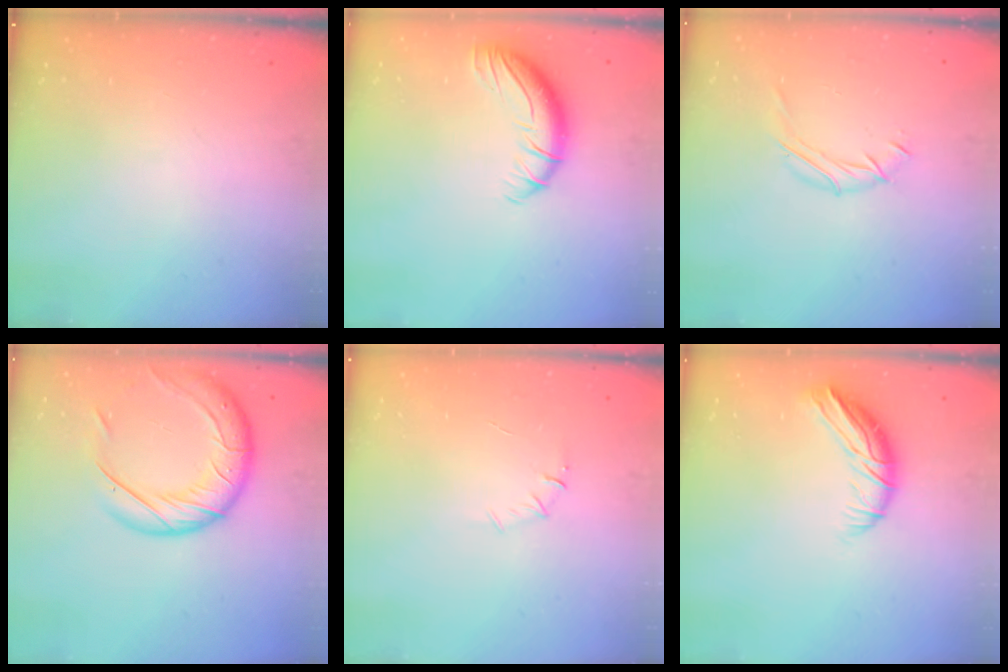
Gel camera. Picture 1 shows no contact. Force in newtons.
{"total": 9.9, "press": 9.6, "slide": 2.5}
{"total": 6.3, "press": 6.3, "slide": 0.6}
{"total": 17.3, "press": 17.2, "slide": 2.3}
{"total": 4.5, "press": 4.2, "slide": 1.6}
{"total": 9.8, "press": 9.7, "slide": 1.3}